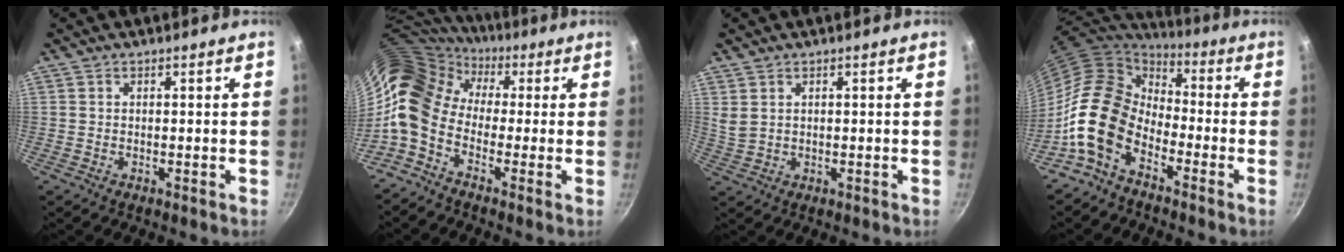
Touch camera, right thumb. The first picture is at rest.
{"total": 12.5, "force": [-0.1, 9.3, 8.4], "torque": [-0.153, 0.024, -0.029]}
{"total": 2.2, "force": [1.2, 1.3, 1.3], "torque": [-0.026, -0.004, 0.032]}
{"total": 15.0, "force": [-6.9, 9.9, 9.0], "torque": [-0.142, 0.057, -0.158]}